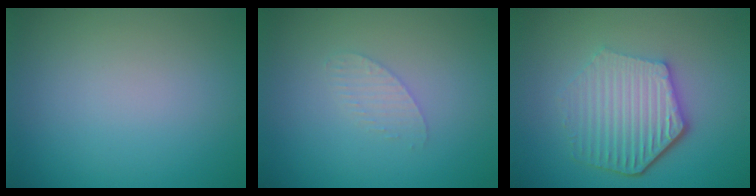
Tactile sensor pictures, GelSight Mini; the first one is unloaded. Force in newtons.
{"total": 1.4, "press": 1.4, "slide": 0.1}
{"total": 6.1, "press": 4.6, "slide": 4.1}